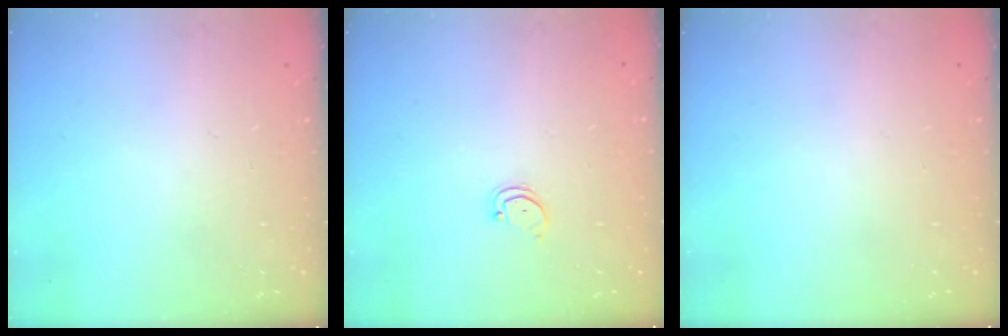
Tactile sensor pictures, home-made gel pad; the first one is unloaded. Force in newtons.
{"total": 1.8, "press": 1.7, "slide": 0.2}
{"total": 0.0}